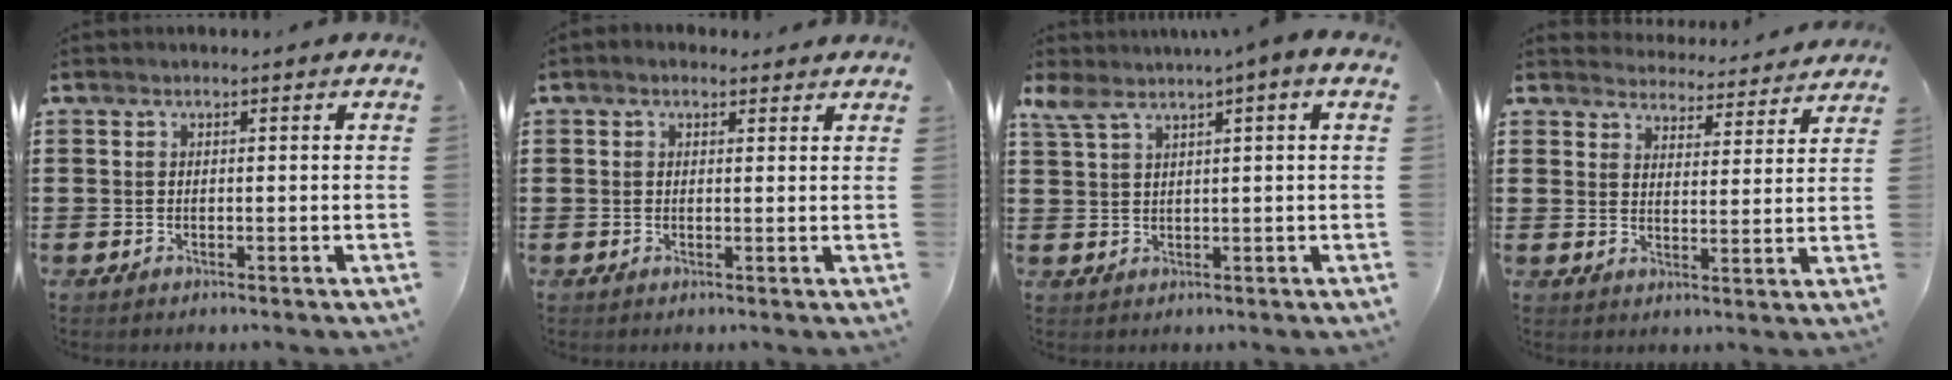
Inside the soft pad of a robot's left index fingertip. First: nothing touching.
{"total": 1.4, "force": [1.1, 0.7, 0.5], "torque": [-0.011, 0.007, 0.020]}
{"total": 3.1, "force": [1.5, 0.4, 2.6], "torque": [-0.058, -0.002, 0.025]}
{"total": 4.3, "force": [4.3, 0.0, -0.3], "torque": [-0.015, -0.029, 0.074]}